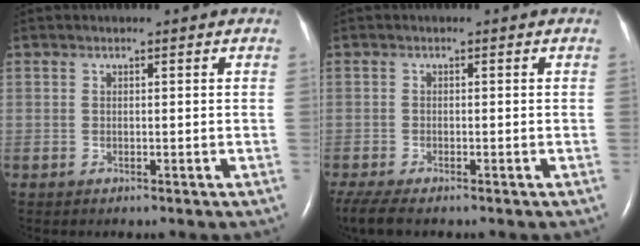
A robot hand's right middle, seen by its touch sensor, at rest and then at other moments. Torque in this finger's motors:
{"motor_torque": [0.10, -0.11, 0.02, 0.01]}